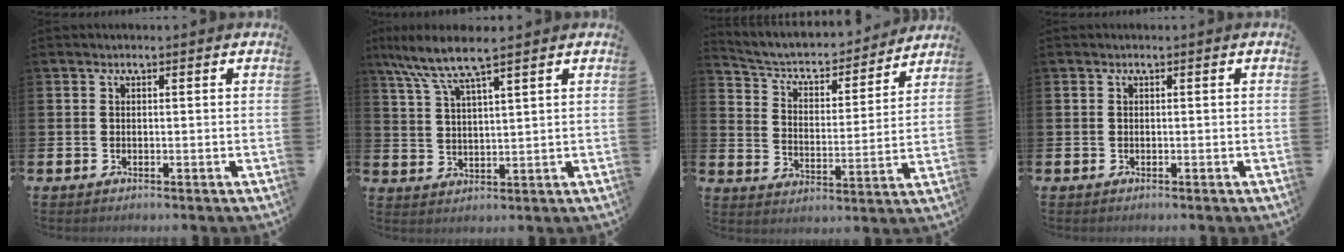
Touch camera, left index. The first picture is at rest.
{"total": 7.0, "force": [5.7, 0.6, 3.9], "torque": [-0.094, -0.020, 0.100]}
{"total": 5.5, "force": [5.0, 1.9, 1.5], "torque": [-0.058, -0.040, 0.078]}
{"total": 0.0}